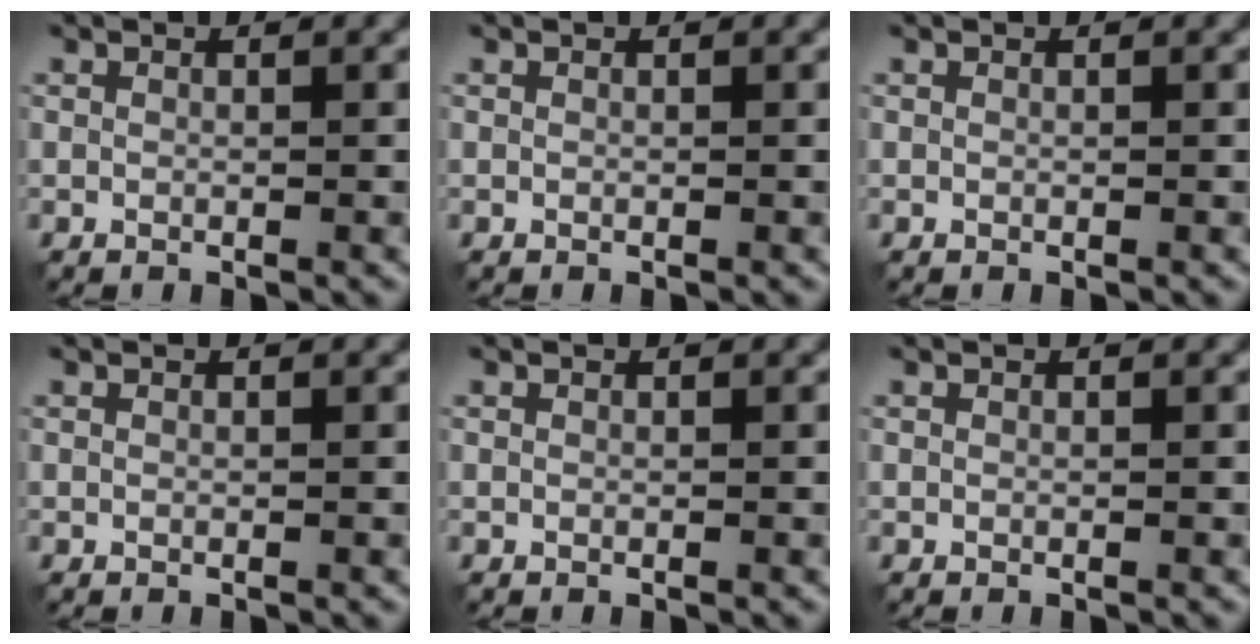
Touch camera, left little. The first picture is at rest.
{"total": 0.0}
{"total": 0.0}
{"total": 0.0}
{"total": 0.0}
{"total": 0.0}